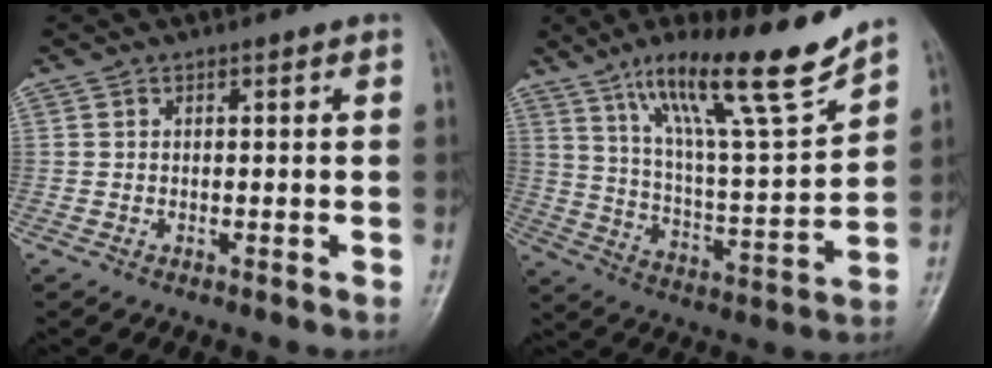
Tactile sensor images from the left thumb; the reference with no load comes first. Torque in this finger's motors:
{"motor_torque": [0.45, 0.28, 1.45, -1.32, 0.28]}